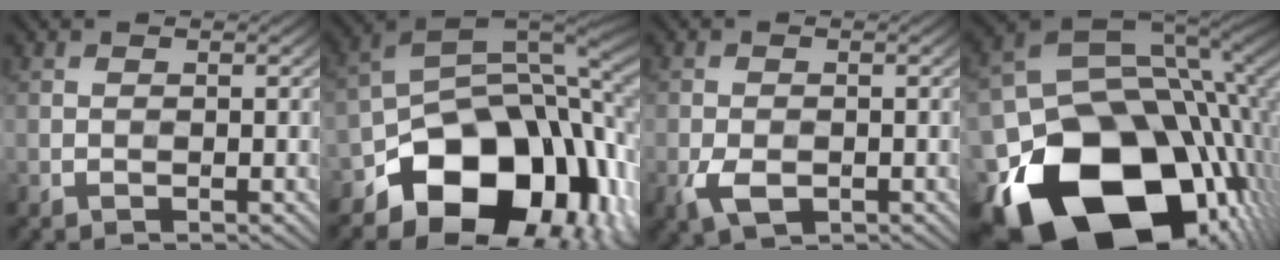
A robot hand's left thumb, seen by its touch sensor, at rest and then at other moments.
{"total": 17.3, "force": [-7.2, 11.6, 10.6], "torque": [-0.154, -0.025, -0.129]}
{"total": 4.4, "force": [-2.0, 2.5, 3.0], "torque": [-0.058, -0.012, -0.036]}
{"total": 22.1, "force": [-9.1, 14.8, 13.6], "torque": [-0.308, -0.067, -0.124]}